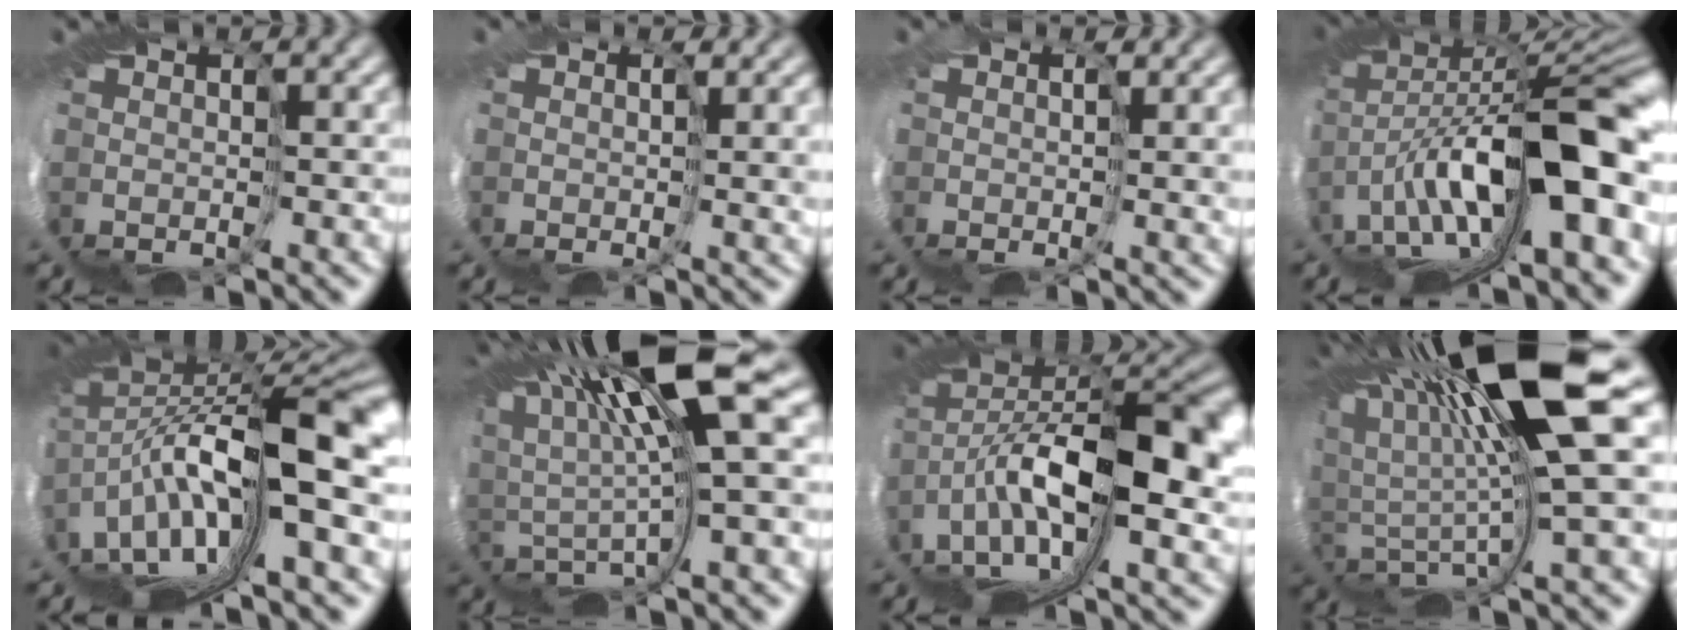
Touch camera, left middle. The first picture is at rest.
{"total": 3.5, "force": [0.8, 1.5, 3.1], "torque": [-0.066, 0.000, 0.020]}
{"total": 3.0, "force": [1.0, 1.2, 2.5], "torque": [-0.063, -0.001, 0.020]}
{"total": 11.1, "force": [-0.7, 3.9, 10.4], "torque": [-0.179, 0.018, -0.006]}
{"total": 12.6, "force": [0.5, 3.9, 11.9], "torque": [-0.214, -0.013, 0.022]}
{"total": 9.0, "force": [5.2, -0.8, 7.3], "torque": [-0.139, 0.011, 0.086]}
{"total": 11.4, "force": [0.7, 4.8, 10.4], "torque": [-0.209, 0.017, 0.014]}
{"total": 11.5, "force": [6.4, 0.3, 9.5], "torque": [-0.192, 0.001, 0.112]}